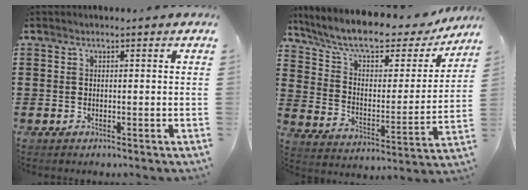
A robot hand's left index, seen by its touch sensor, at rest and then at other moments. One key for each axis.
{"total": 9.1, "fx": 7.7, "fy": 2.0, "fz": 4.4, "tx": -0.110, "ty": -0.048, "tz": 0.131}